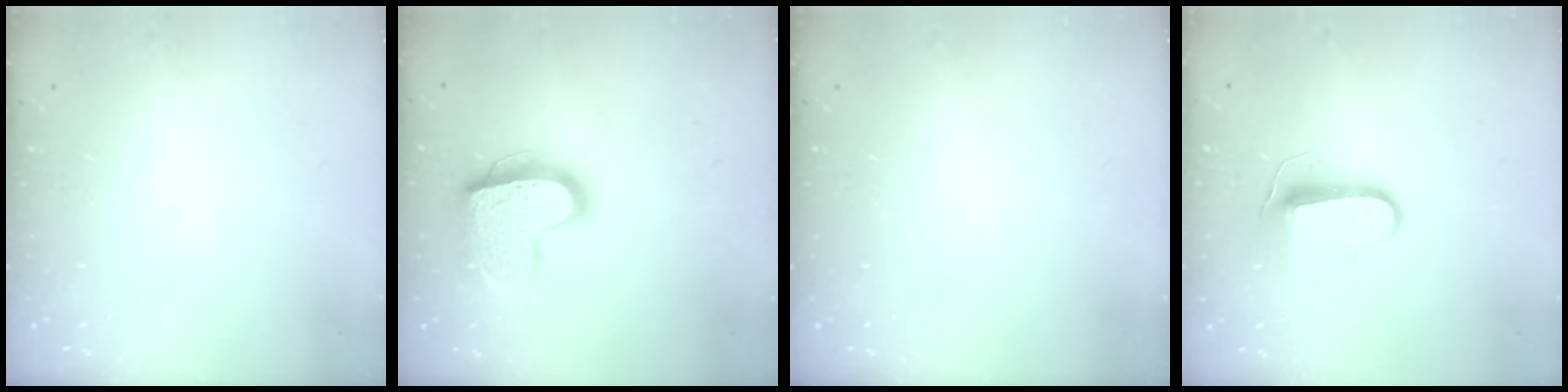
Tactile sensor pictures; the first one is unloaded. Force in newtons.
{"total": 17.5, "press": 17.4, "slide": 1.6}
{"total": 0.0}
{"total": 9.0, "press": 8.9, "slide": 0.7}